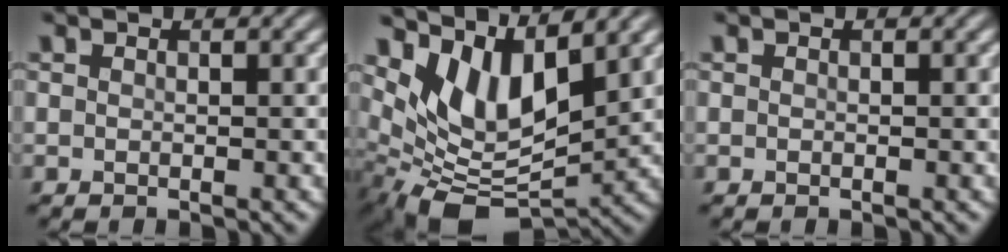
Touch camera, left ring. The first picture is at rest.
{"total": 8.1, "force": [3.2, 4.0, 6.2], "torque": [-0.115, -0.018, 0.068]}
{"total": 0.0}